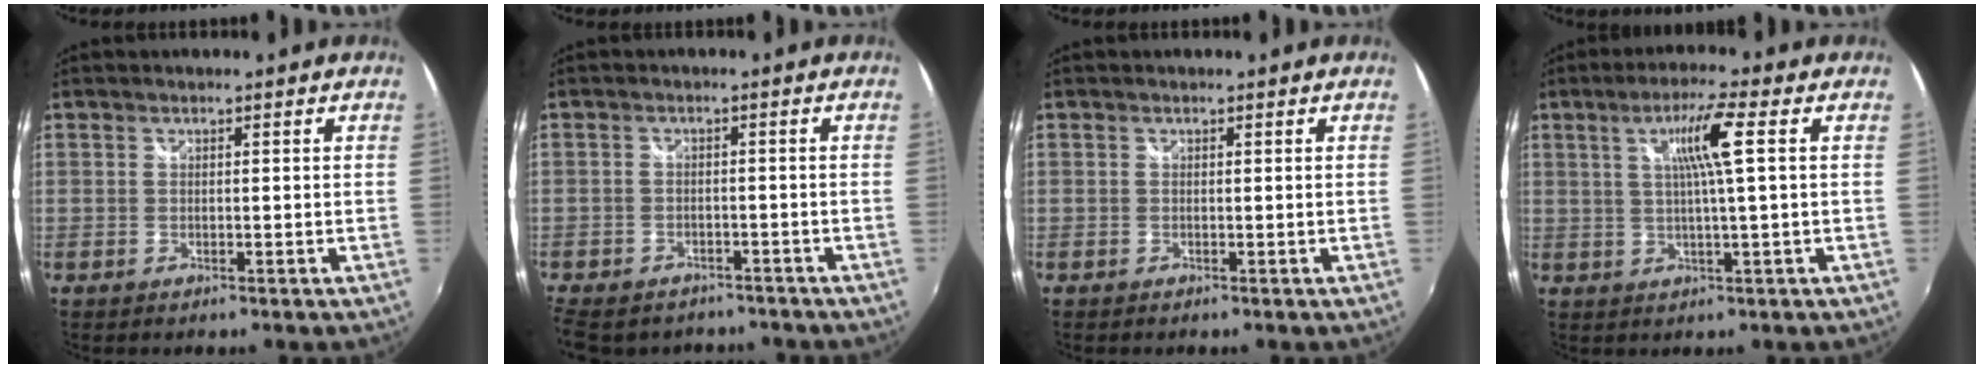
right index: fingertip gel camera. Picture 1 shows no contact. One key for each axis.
{"total": 11.4, "fx": -8.8, "fy": 5.9, "fz": 4.2, "tx": -0.116, "ty": -0.023, "tz": -0.132}
{"total": 0.0}
{"total": 7.2, "fx": 1.9, "fy": -0.5, "fz": 6.9, "tx": -0.122, "ty": 0.004, "tz": 0.034}